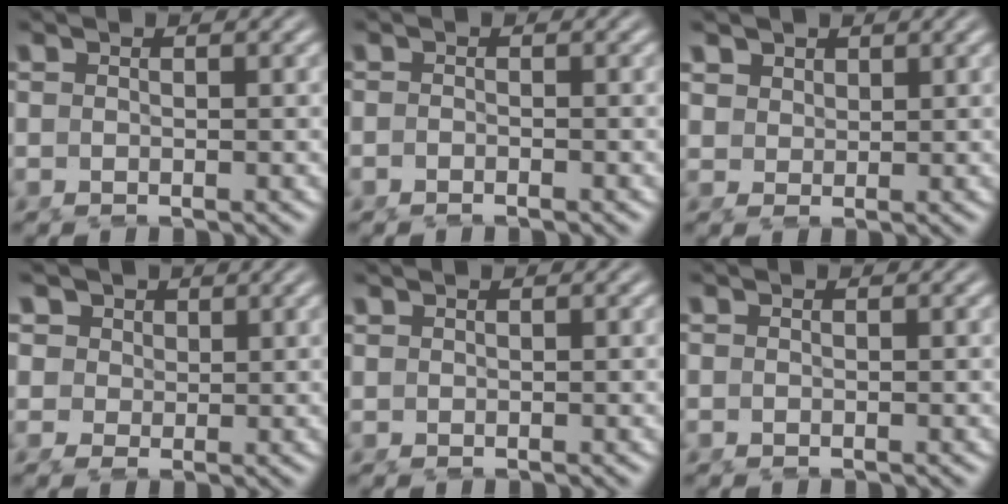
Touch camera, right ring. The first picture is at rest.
{"total": 1.1, "force": [-1.0, -0.3, 0.0], "torque": [0.000, -0.005, -0.018]}
{"total": 1.8, "force": [1.6, 0.7, 0.5], "torque": [-0.012, -0.006, 0.044]}
{"total": 5.0, "force": [2.0, 4.1, 2.0], "torque": [-0.059, -0.013, 0.043]}
{"total": 1.0, "force": [0.6, -0.8, -0.2], "torque": [0.013, 0.000, 0.018]}
{"total": 0.0}